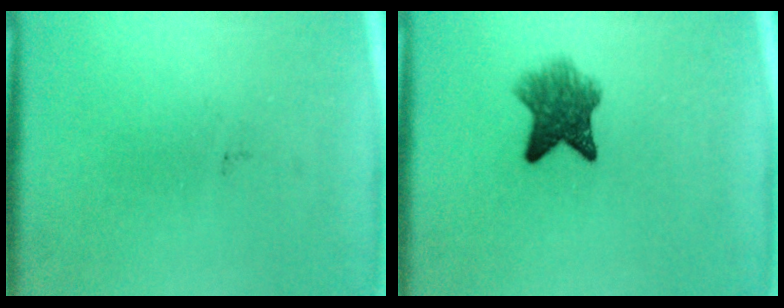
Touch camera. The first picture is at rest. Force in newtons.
{"total": 5.9}